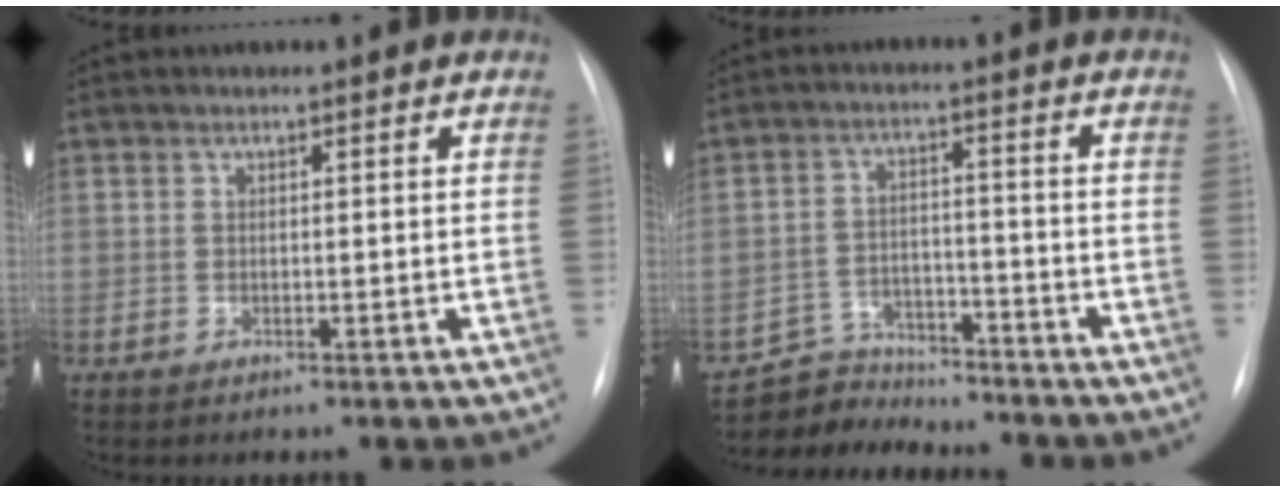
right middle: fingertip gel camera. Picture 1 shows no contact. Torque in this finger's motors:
{"motor_torque": [0.23, -0.28, -0.04, -0.04]}